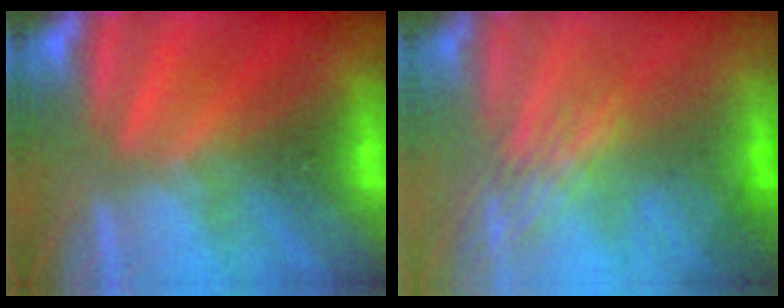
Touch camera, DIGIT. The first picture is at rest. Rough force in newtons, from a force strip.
{"total": 2.7}